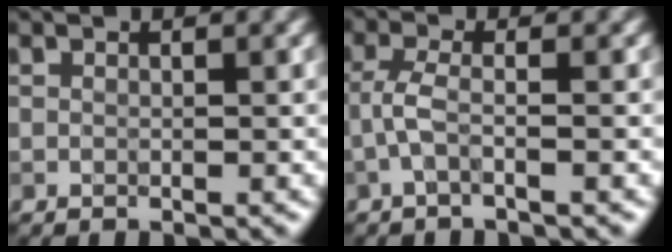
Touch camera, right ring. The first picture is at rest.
{"total": 1.8, "force": [-0.7, 0.2, 1.6], "torque": [-0.038, 0.007, -0.025]}